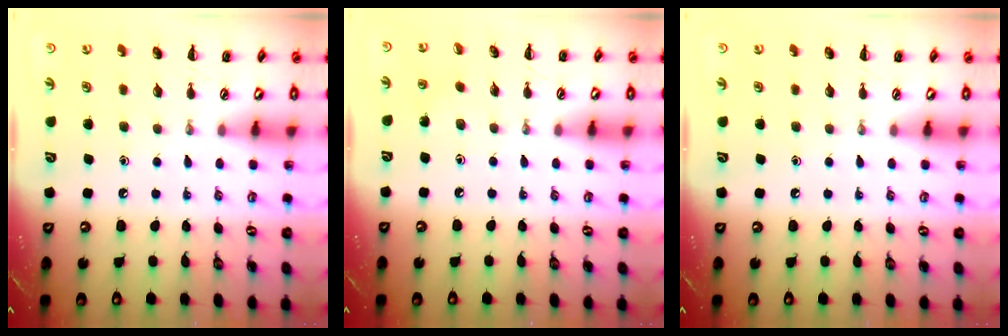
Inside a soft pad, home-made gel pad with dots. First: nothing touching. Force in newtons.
{"total": 3.3, "press": 3.1, "slide": 1.0}
{"total": 0.0}